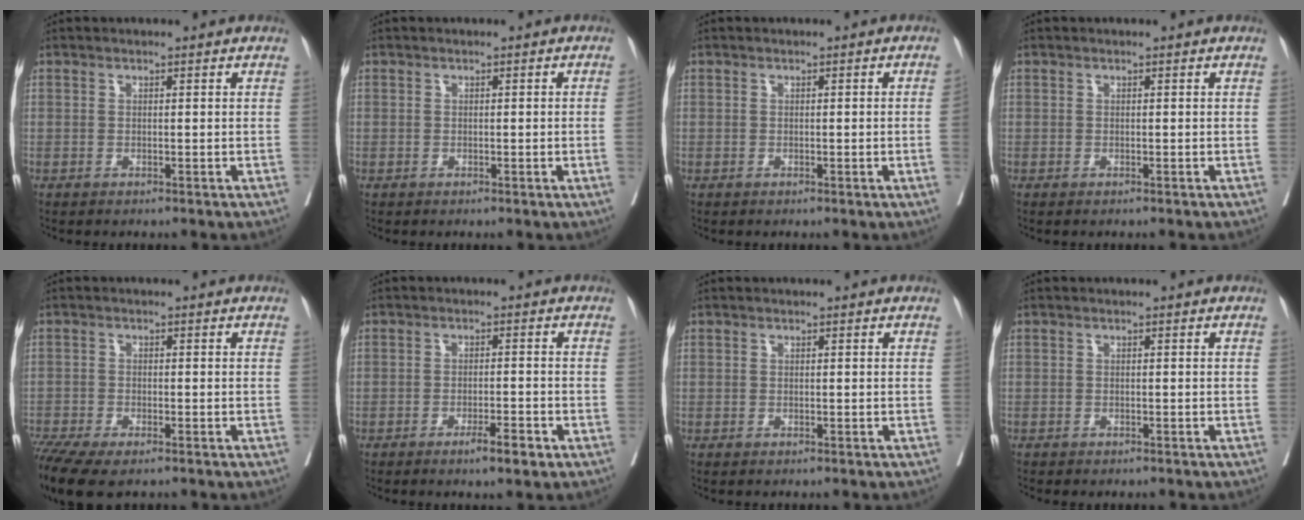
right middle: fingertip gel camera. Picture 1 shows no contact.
{"total": 0.9, "force": [-0.1, -0.1, 0.9], "torque": [-0.018, 0.003, 0.003]}
{"total": 1.3, "force": [-0.2, -0.1, 1.2], "torque": [-0.022, 0.004, 0.002]}
{"total": 0.7, "force": [-0.6, 0.0, 0.3], "torque": [-0.008, -0.005, -0.008]}
{"total": 7.9, "force": [-5.9, 2.1, 4.8], "torque": [-0.092, -0.016, -0.101]}
{"total": 3.6, "force": [-2.2, 0.2, 2.8], "torque": [-0.046, -0.005, -0.032]}
{"total": 0.6, "force": [-0.6, 0.0, 0.3], "torque": [-0.008, -0.004, -0.008]}
{"total": 2.0, "force": [-1.8, 0.4, 0.8], "torque": [-0.018, -0.005, -0.022]}